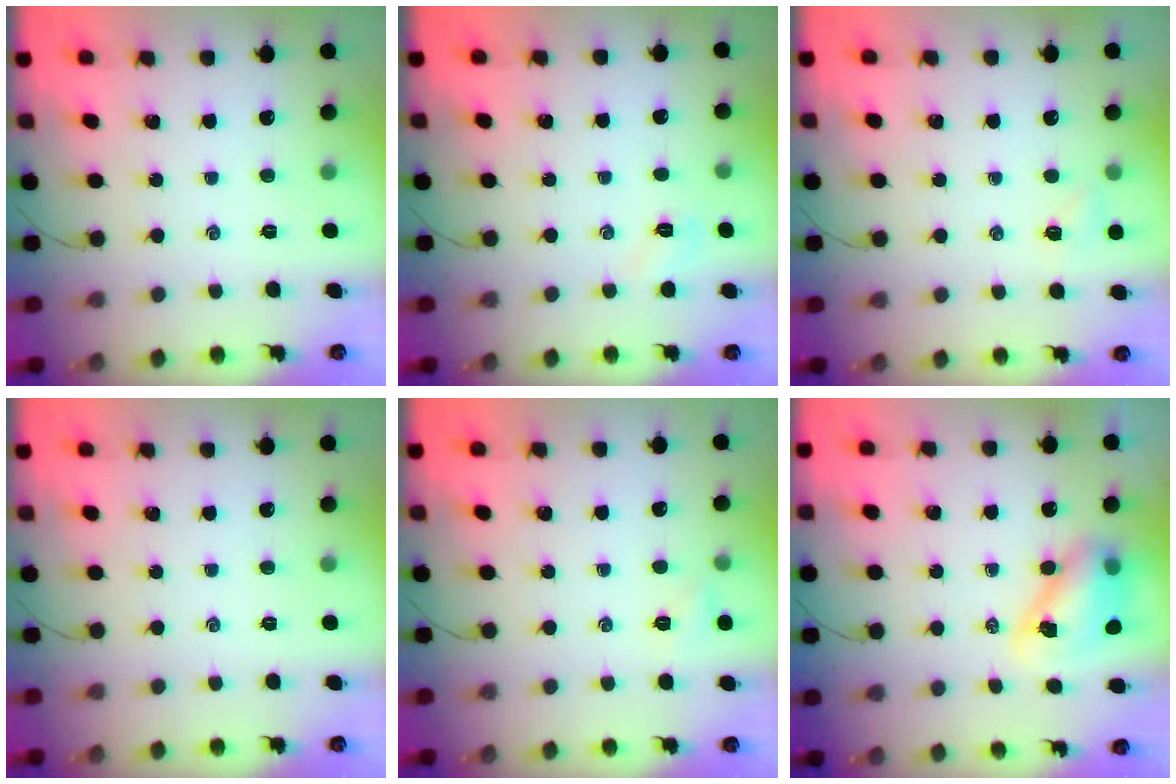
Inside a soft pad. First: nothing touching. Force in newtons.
{"total": 3.7, "press": 3.7, "slide": 0.8}
{"total": 3.2, "press": 3.1, "slide": 0.8}
{"total": 0.0}
{"total": 3.3, "press": 3.2, "slide": 0.8}
{"total": 8.6, "press": 8.4, "slide": 2.1}